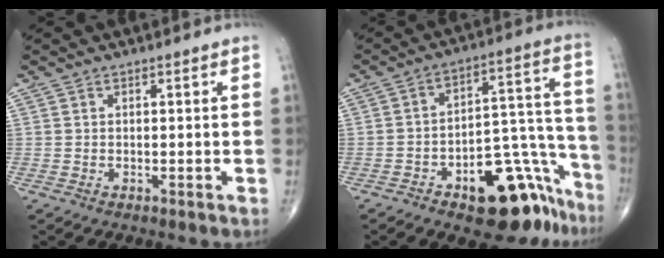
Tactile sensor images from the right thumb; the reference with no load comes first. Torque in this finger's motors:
{"motor_torque": [4.10, 0.90, 1.06, -1.17, 0.06]}